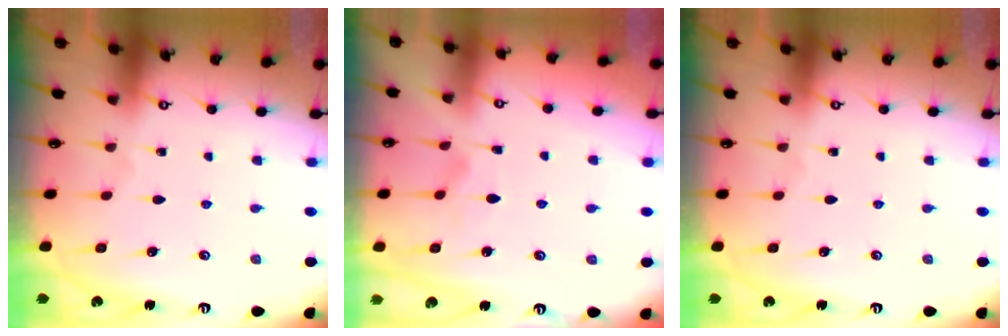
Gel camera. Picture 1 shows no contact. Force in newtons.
{"total": 2.9, "press": 2.8, "slide": 1.0}
{"total": 0.0}